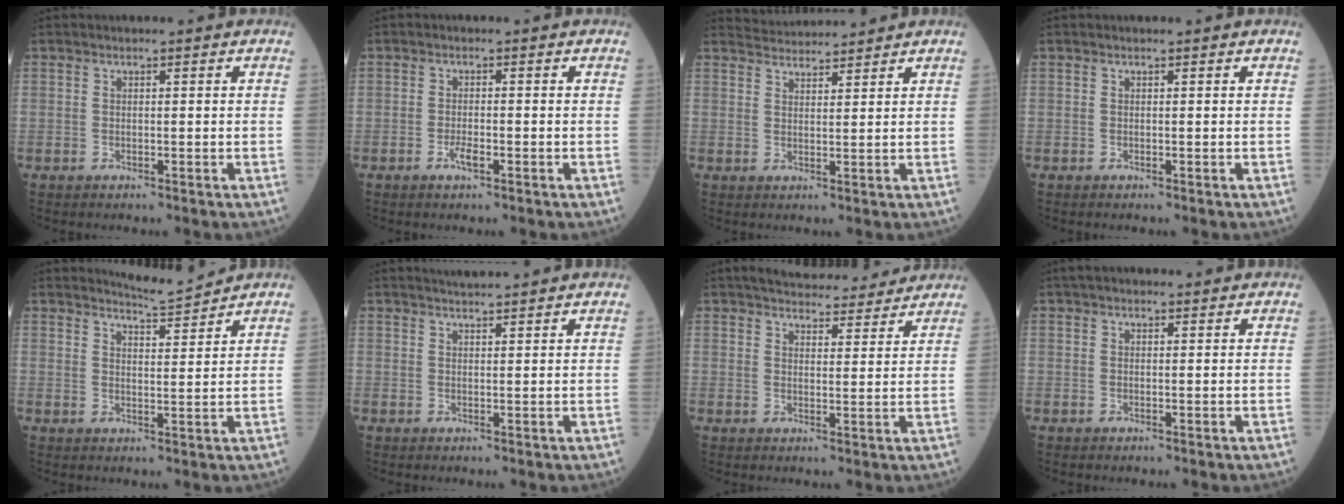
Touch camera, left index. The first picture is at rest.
{"total": 1.9, "force": [-1.0, 0.4, 1.5], "torque": [-0.034, -0.001, -0.017]}
{"total": 4.8, "force": [4.8, 0.0, 0.1], "torque": [-0.012, 0.028, 0.082]}
{"total": 0.0}
{"total": 4.0, "force": [4.0, -0.6, -0.2], "torque": [-0.009, -0.012, 0.066]}
{"total": 3.8, "force": [3.6, -0.1, 1.2], "torque": [-0.020, 0.019, 0.051]}
{"total": 12.2, "force": [11.4, 2.7, 3.6], "torque": [-0.035, 0.010, 0.142]}
{"total": 3.6, "force": [3.1, 1.1, 1.2], "torque": [-0.015, 0.034, 0.046]}